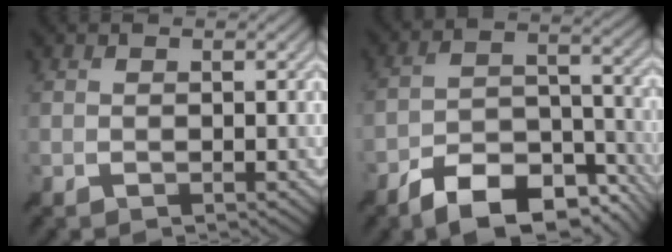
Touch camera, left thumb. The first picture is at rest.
{"total": 12.7, "force": [-8.8, 5.2, 7.4], "torque": [-0.134, 0.001, -0.153]}